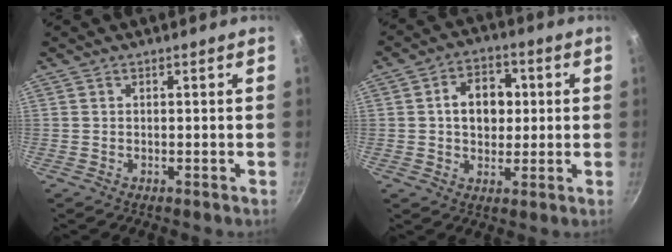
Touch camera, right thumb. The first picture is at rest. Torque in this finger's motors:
{"motor_torque": [0.48, 0.76, 0.59, -0.46, -0.01]}